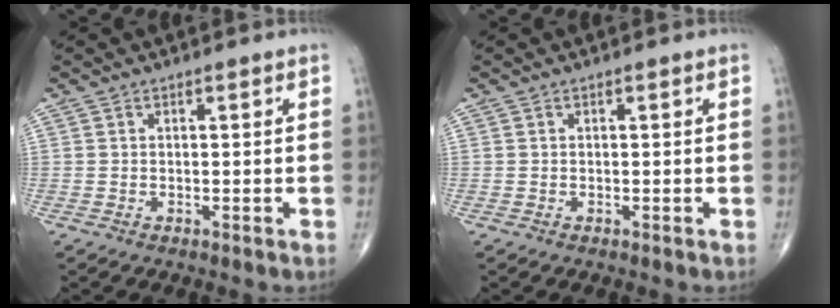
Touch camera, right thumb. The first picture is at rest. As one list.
[{"total": 0.0}]